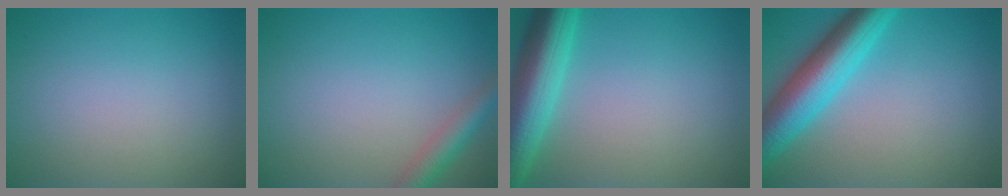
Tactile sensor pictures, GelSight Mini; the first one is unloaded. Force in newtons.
{"total": 2.8, "press": 2.8, "slide": 0.1}
{"total": 7.7, "press": 7.7, "slide": 0.3}
{"total": 7.5, "press": 7.5, "slide": 0.3}